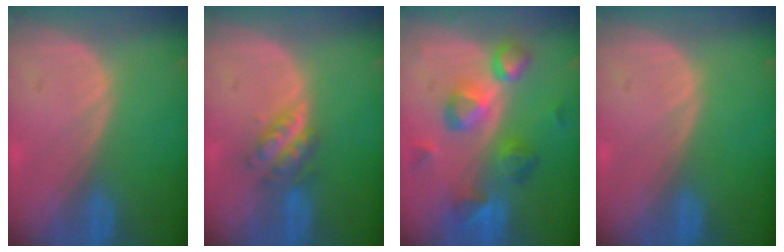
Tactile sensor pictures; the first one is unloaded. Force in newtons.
{"total": 4.8, "press": 4.4, "slide": 1.8}
{"total": 9.4, "press": 8.4, "slide": 4.3}
{"total": 0.0}